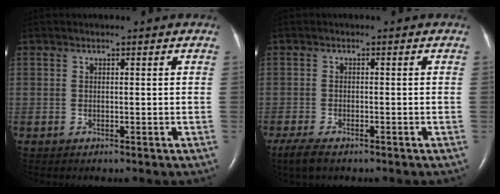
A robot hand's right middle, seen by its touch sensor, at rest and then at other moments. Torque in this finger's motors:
{"motor_torque": [0.11, -0.10, 0.00, 0.02]}